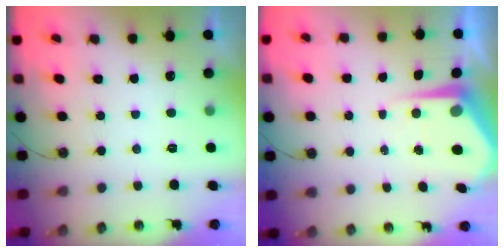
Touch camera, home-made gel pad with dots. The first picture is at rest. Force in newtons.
{"total": 6.4, "press": 6.4, "slide": 0.6}